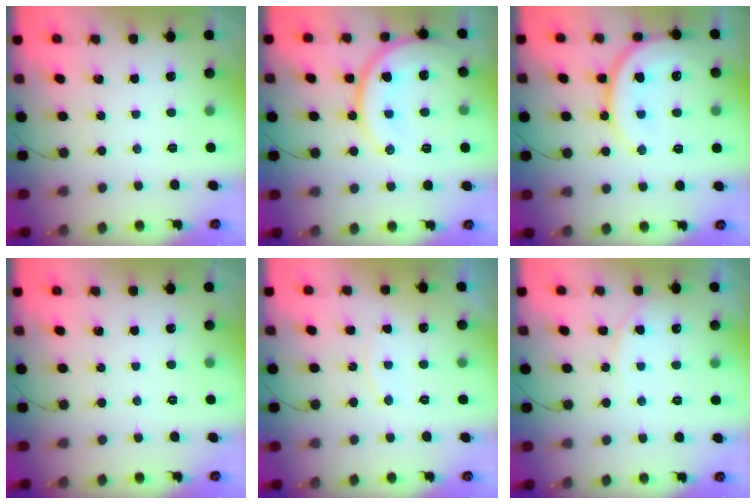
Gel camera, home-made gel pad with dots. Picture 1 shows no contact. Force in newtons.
{"total": 15.8, "press": 15.7, "slide": 1.4}
{"total": 16.6, "press": 16.5, "slide": 1.7}
{"total": 0.0}
{"total": 4.4, "press": 4.4, "slide": 0.5}
{"total": 6.6, "press": 6.6, "slide": 0.4}